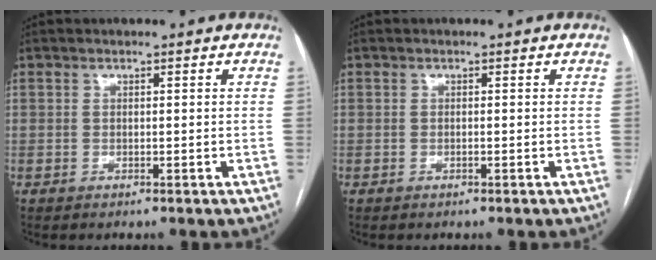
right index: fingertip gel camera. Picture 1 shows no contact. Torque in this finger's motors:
{"motor_torque": [-0.01, 0.04, 0.02, 0.00]}